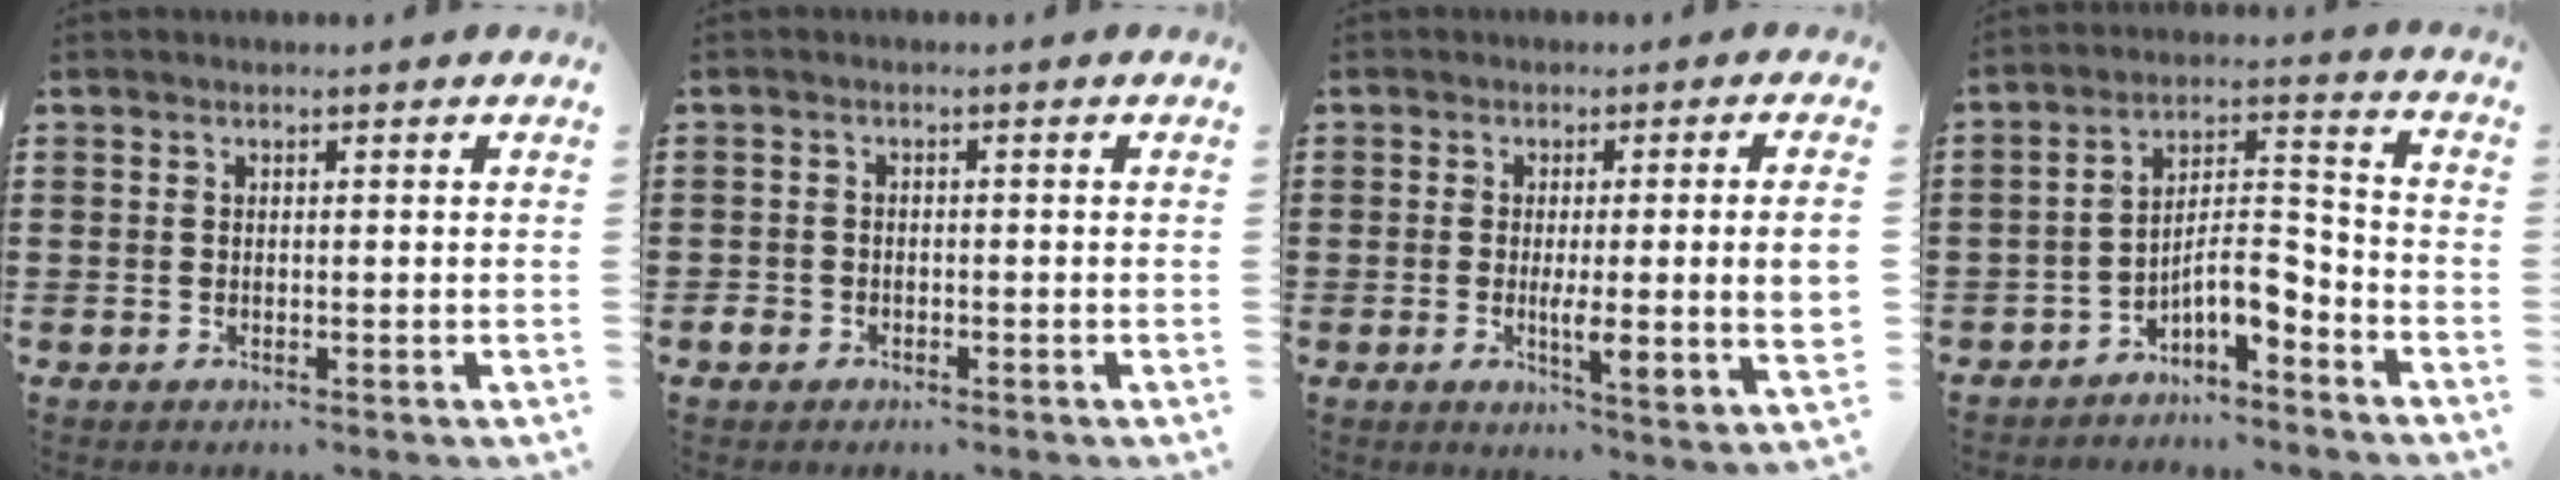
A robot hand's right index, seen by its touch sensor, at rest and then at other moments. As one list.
[{"total": 1.7, "force": [-1.1, 1.2, 0.5], "torque": [-0.020, -0.001, -0.026]}, {"total": 6.4, "force": [0.0, 0.5, 6.3], "torque": [-0.112, -0.014, -0.004]}, {"total": 7.2, "force": [-4.9, 2.2, 4.8], "torque": [-0.097, 0.002, -0.096]}]